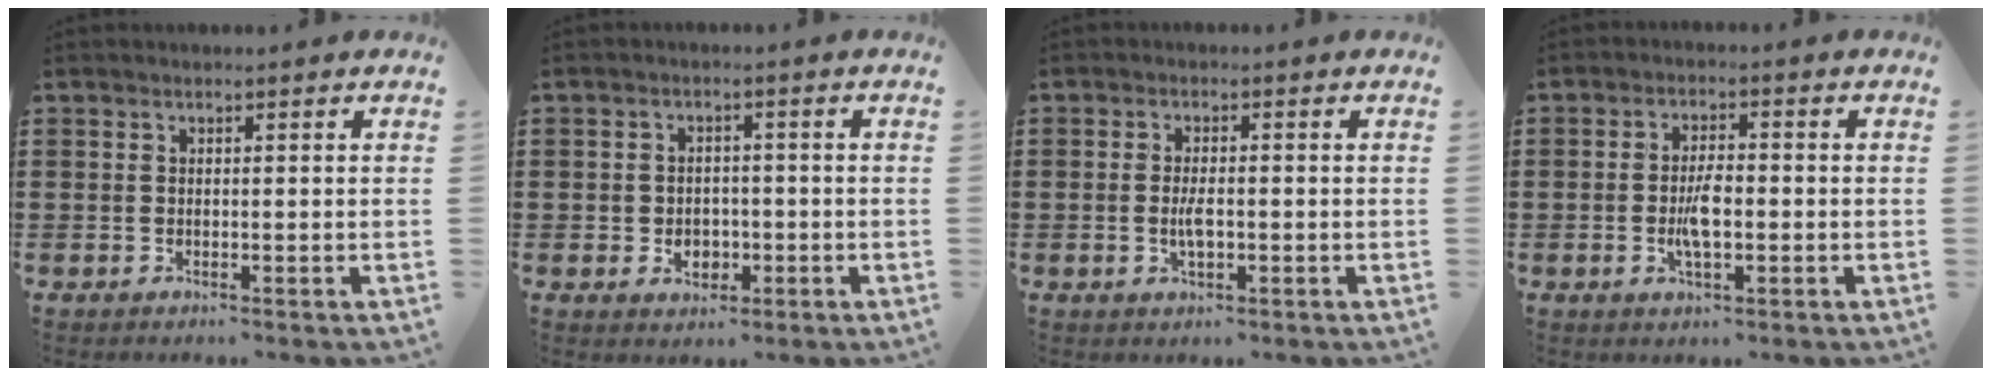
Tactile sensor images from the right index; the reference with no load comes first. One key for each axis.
{"total": 2.8, "fx": -0.7, "fy": 2.4, "fz": 1.4, "tx": -0.025, "ty": 0.000, "tz": -0.018}
{"total": 3.1, "fx": -0.4, "fy": 1.1, "fz": 2.9, "tx": -0.059, "ty": -0.003, "tz": -0.010}
{"total": 4.6, "fx": -0.9, "fy": 1.7, "fz": 4.2, "tx": -0.094, "ty": -0.002, "tz": -0.023}